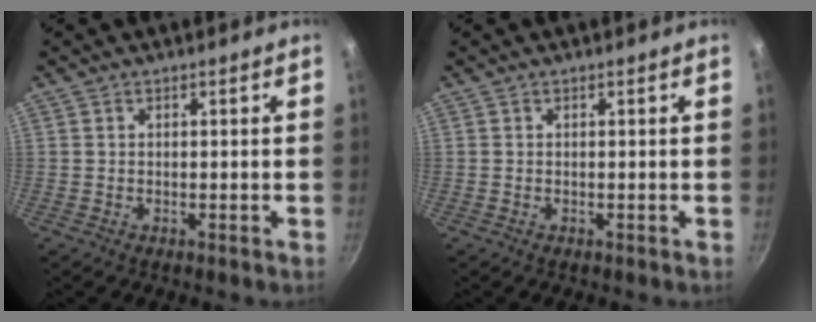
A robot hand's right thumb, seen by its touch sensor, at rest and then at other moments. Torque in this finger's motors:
{"motor_torque": [0.13, 0.10, 0.65, 0.07, 0.05]}